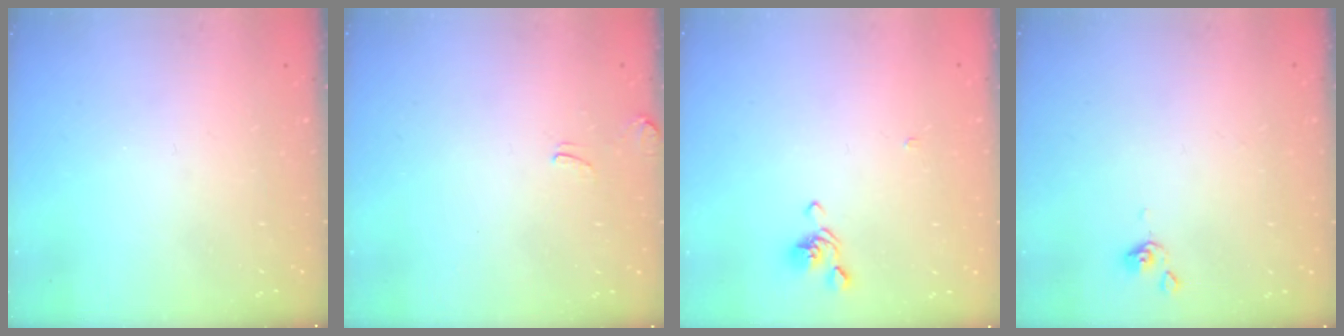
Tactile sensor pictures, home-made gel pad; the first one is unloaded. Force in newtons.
{"total": 0.0}
{"total": 0.8, "press": 0.5, "slide": 0.6}
{"total": 0.6, "press": 0.5, "slide": 0.2}